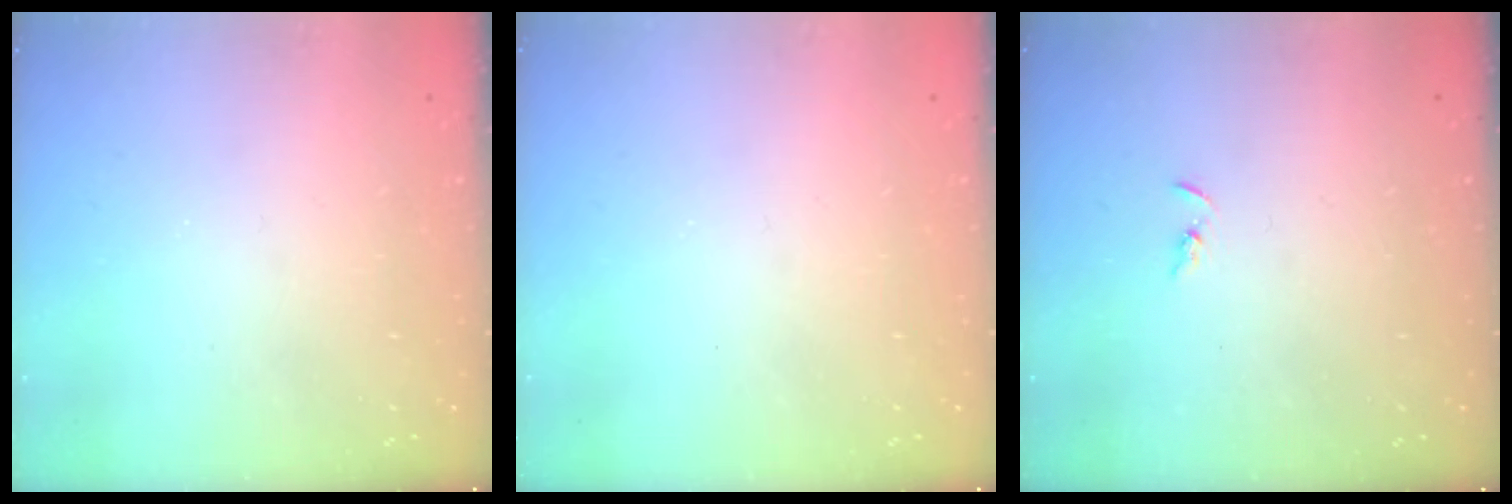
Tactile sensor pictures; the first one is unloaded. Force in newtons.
{"total": 0.0}
{"total": 1.5, "press": 1.5, "slide": 0.4}